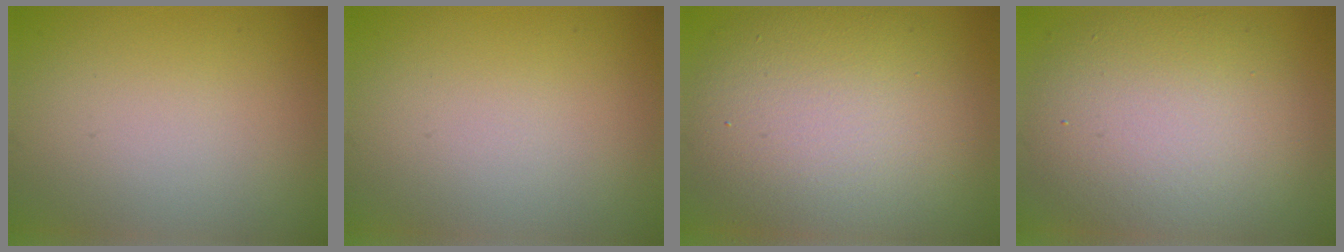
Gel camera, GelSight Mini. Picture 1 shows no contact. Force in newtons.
{"total": 1.6, "press": 1.6, "slide": 0.0}
{"total": 10.8, "press": 10.8, "slide": 0.4}
{"total": 9.0, "press": 9.0, "slide": 0.9}